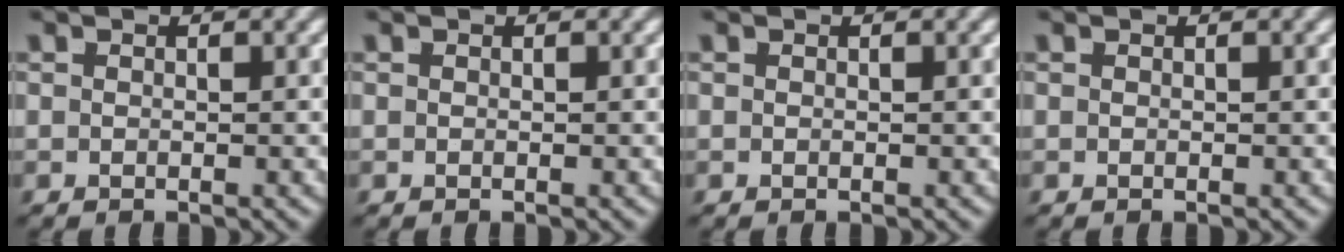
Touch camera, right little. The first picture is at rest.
{"total": 0.0}
{"total": 0.0}
{"total": 0.0}